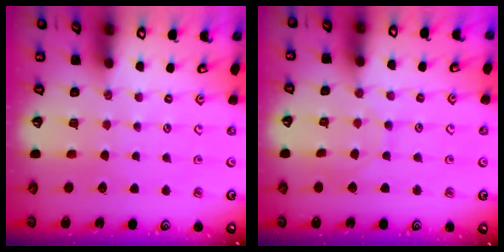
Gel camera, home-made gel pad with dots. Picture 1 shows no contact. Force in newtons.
{"total": 6.2, "press": 6.2, "slide": 0.6}